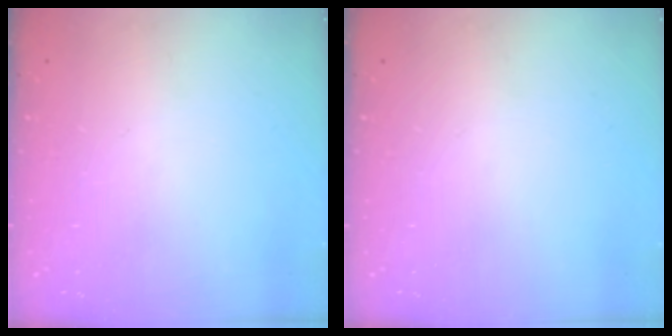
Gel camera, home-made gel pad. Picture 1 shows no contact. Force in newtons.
{"total": 0.0}